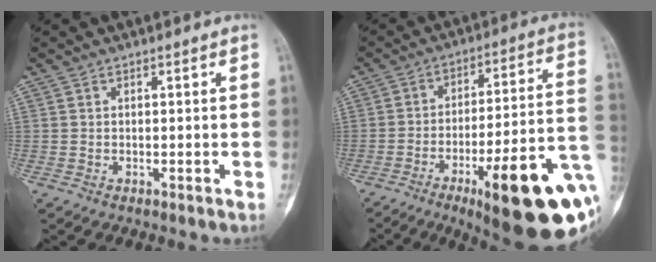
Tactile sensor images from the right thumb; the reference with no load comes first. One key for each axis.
{"total": 26.2, "fx": -9.7, "fy": 6.7, "fz": 23.4, "tx": -0.254, "ty": 0.039, "tz": -0.130}